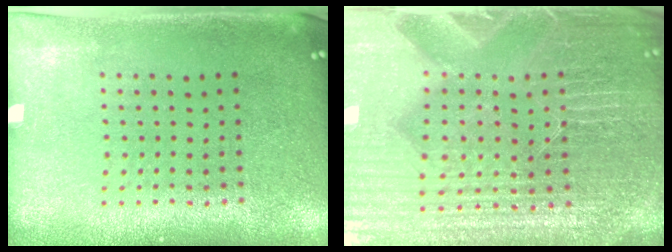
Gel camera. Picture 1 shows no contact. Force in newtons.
{"total": 5.8, "press": 5.3, "slide": 2.4}